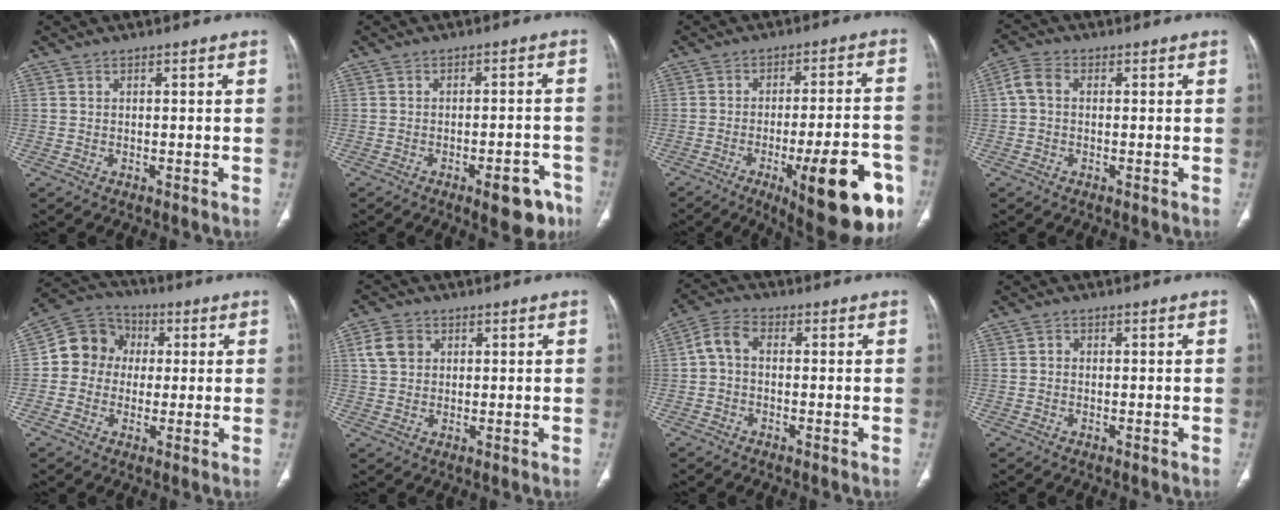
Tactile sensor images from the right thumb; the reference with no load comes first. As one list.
[{"total": 7.5, "force": [-4.4, 2.8, 5.4], "torque": [-0.046, 0.024, -0.052]}, {"total": 21.0, "force": [-9.1, 5.9, 17.9], "torque": [-0.183, 0.036, -0.114]}, {"total": 3.9, "force": [0.2, 2.8, 2.7], "torque": [-0.055, 0.013, -0.002]}, {"total": 10.2, "force": [0.8, 9.3, 4.1], "torque": [-0.042, 0.023, 0.000]}, {"total": 5.2, "force": [1.7, 4.2, 2.7], "torque": [-0.039, 0.002, 0.033]}, {"total": 4.8, "force": [-0.2, 3.1, 3.6], "torque": [-0.067, 0.016, -0.014]}, {"total": 0.8, "force": [-0.1, 0.7, 0.3], "torque": [0.002, 0.003, -0.003]}]